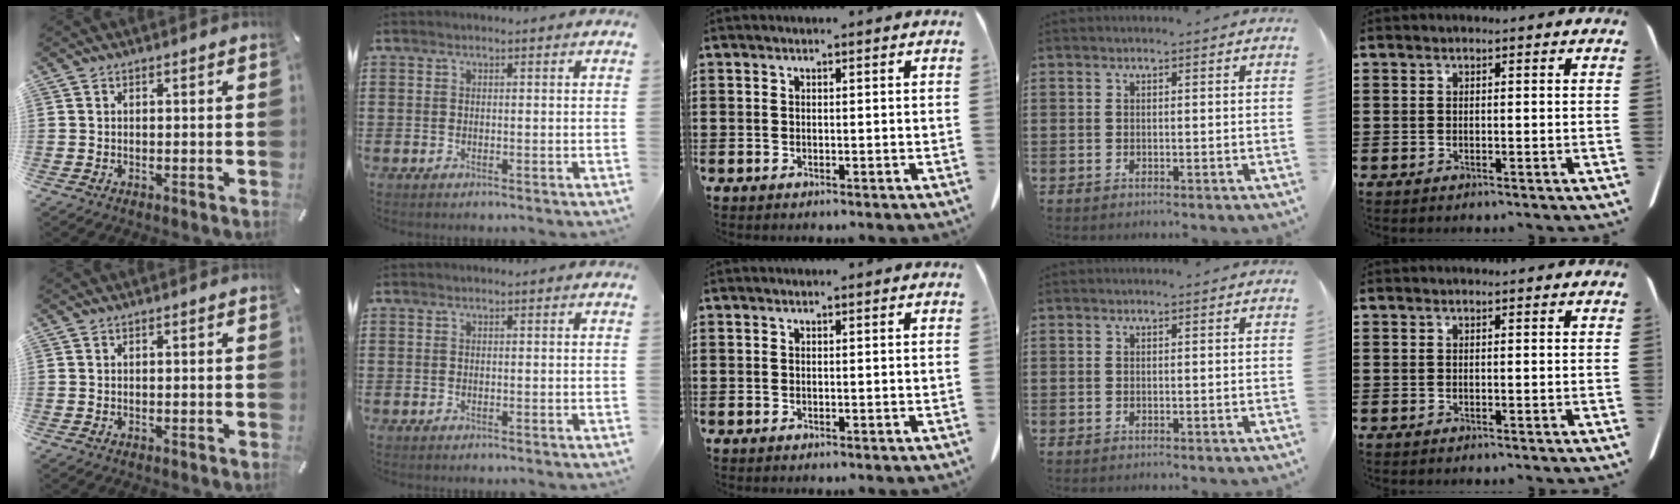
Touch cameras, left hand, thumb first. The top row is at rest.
{}